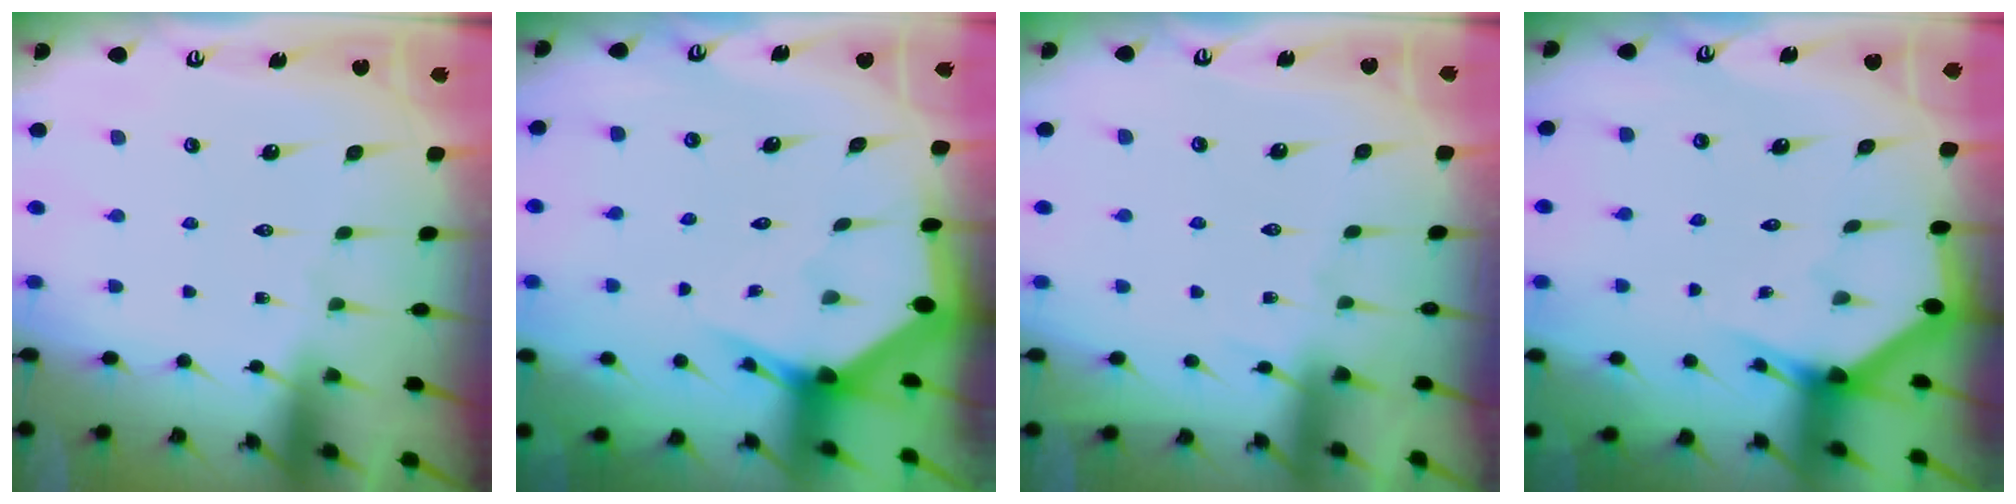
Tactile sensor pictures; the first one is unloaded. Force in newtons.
{"total": 3.9, "press": 3.9, "slide": 0.4}
{"total": 5.0, "press": 4.9, "slide": 0.7}
{"total": 2.9, "press": 2.9, "slide": 0.1}